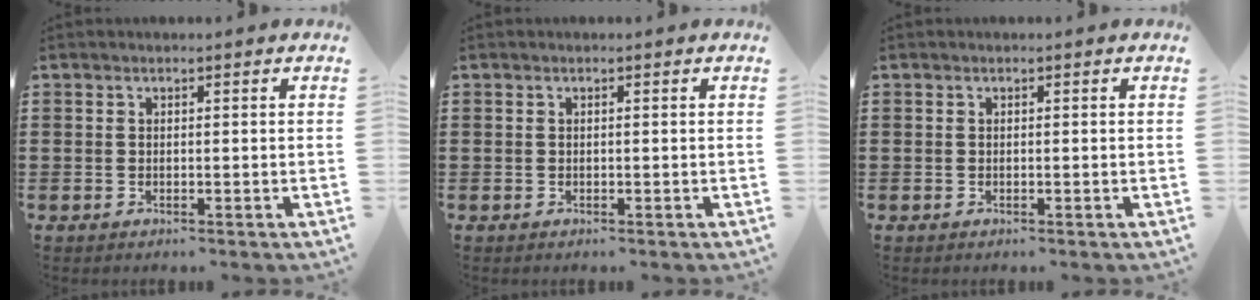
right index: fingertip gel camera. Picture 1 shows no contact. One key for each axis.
{"total": 0.0}
{"total": 0.0}